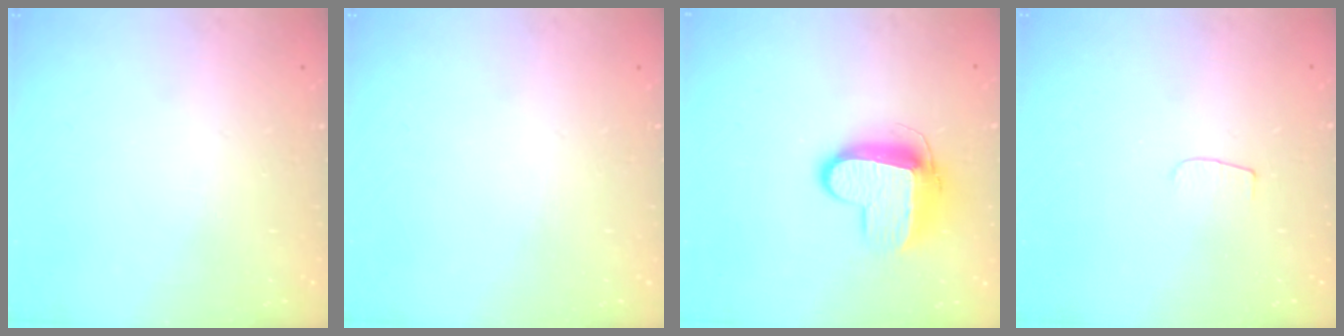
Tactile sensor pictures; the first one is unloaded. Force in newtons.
{"total": 0.0}
{"total": 11.1, "press": 11.1, "slide": 1.0}
{"total": 3.0, "press": 3.0, "slide": 0.4}